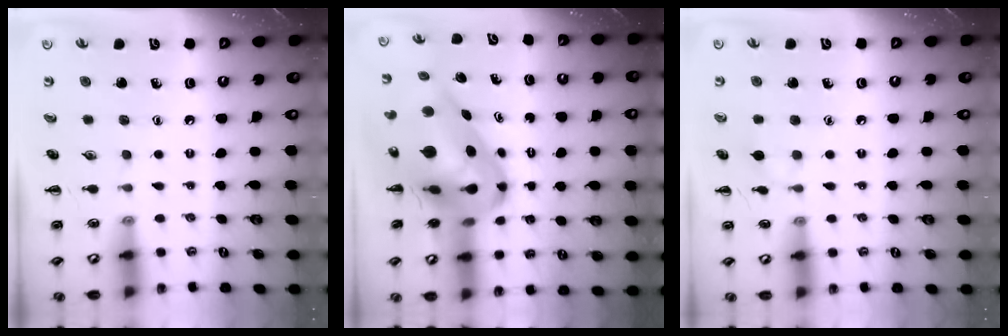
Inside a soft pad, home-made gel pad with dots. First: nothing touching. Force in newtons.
{"total": 11.0, "press": 10.6, "slide": 3.1}
{"total": 5.4, "press": 5.1, "slide": 1.6}